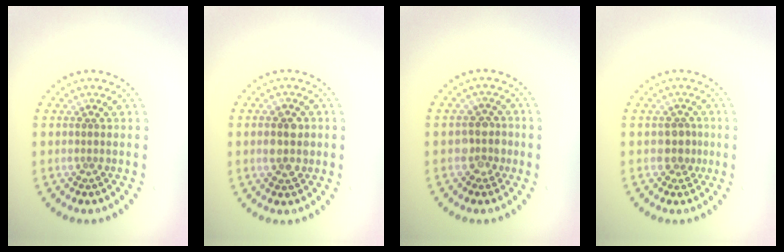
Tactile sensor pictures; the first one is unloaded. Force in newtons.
{"total": 2.7, "press": 2.7, "slide": 0.1}
{"total": 2.3, "press": 2.0, "slide": 1.1}
{"total": 1.8, "press": 1.5, "slide": 0.9}